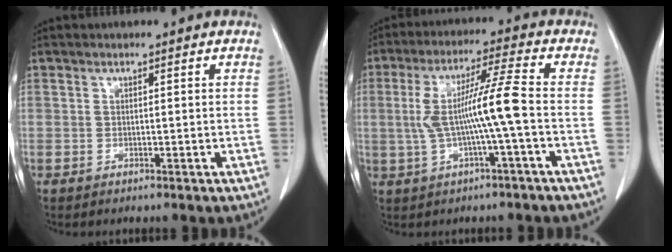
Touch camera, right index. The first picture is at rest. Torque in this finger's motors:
{"motor_torque": [1.23, -0.23, 0.68, 0.21]}